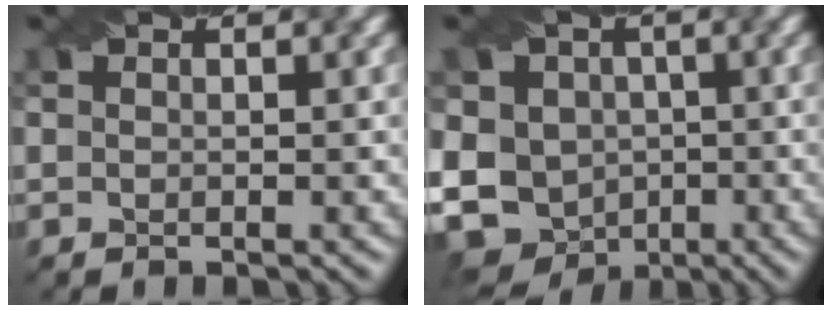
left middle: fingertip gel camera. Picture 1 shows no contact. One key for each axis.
{"total": 10.6, "fx": -3.6, "fy": 9.0, "fz": 4.4, "tx": -0.107, "ty": -0.017, "tz": -0.061}